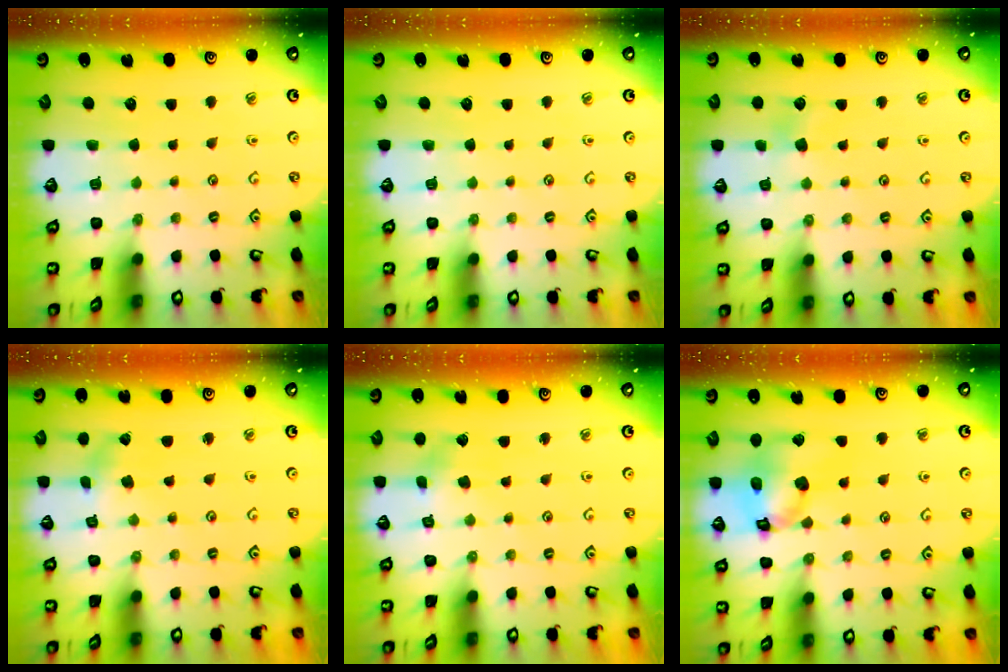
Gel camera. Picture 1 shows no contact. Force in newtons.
{"total": 0.0}
{"total": 5.2, "press": 5.1, "slide": 0.4}
{"total": 1.2, "press": 1.2, "slide": 0.2}
{"total": 3.0, "press": 3.0, "slide": 0.1}
{"total": 15.1, "press": 15.0, "slide": 1.9}